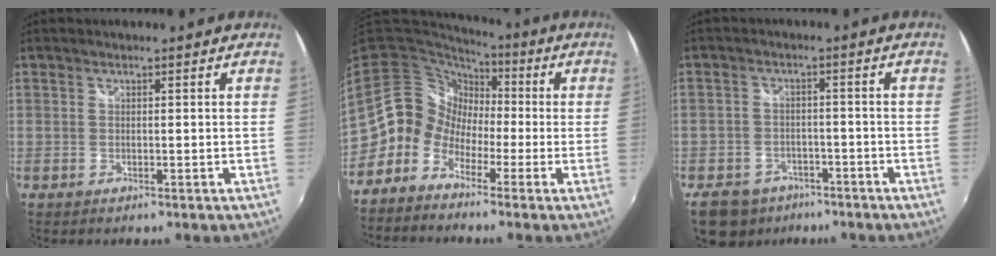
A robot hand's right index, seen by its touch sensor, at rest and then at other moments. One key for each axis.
{"total": 11.6, "fx": -3.5, "fy": 10.3, "fz": 4.0, "tx": -0.085, "ty": 0.038, "tz": -0.092}
{"total": 11.3, "fx": -7.7, "fy": 7.2, "fz": 4.1, "tx": -0.120, "ty": 0.011, "tz": -0.110}